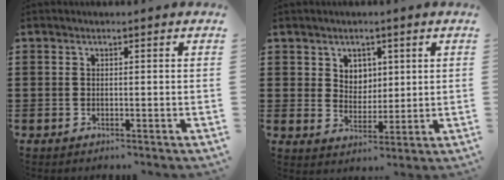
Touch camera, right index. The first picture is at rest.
{"total": 4.1, "force": [2.3, 3.4, 0.7], "torque": [-0.022, 0.007, 0.040]}